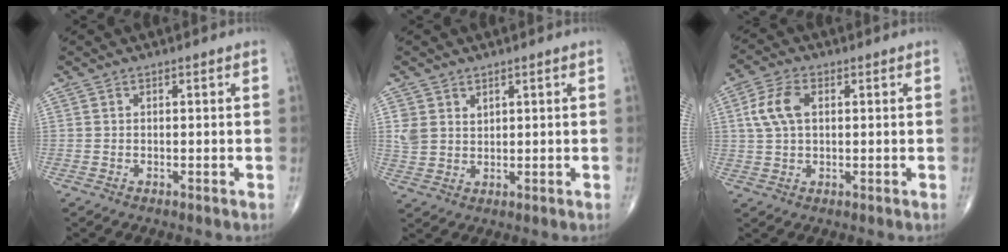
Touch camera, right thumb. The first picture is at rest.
{"total": 4.0, "force": [2.0, 3.1, 1.6], "torque": [-0.017, -0.013, 0.046]}
{"total": 6.7, "force": [1.5, 3.9, 5.1], "torque": [-0.112, 0.011, 0.028]}